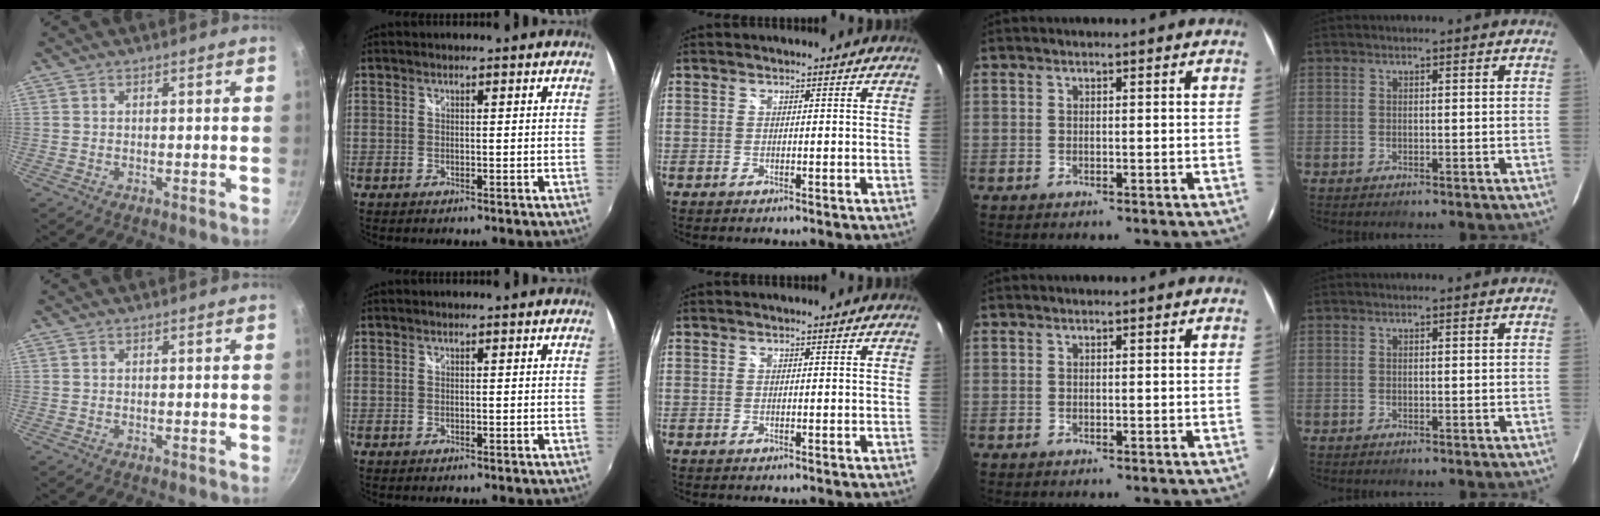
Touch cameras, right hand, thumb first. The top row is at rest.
{}